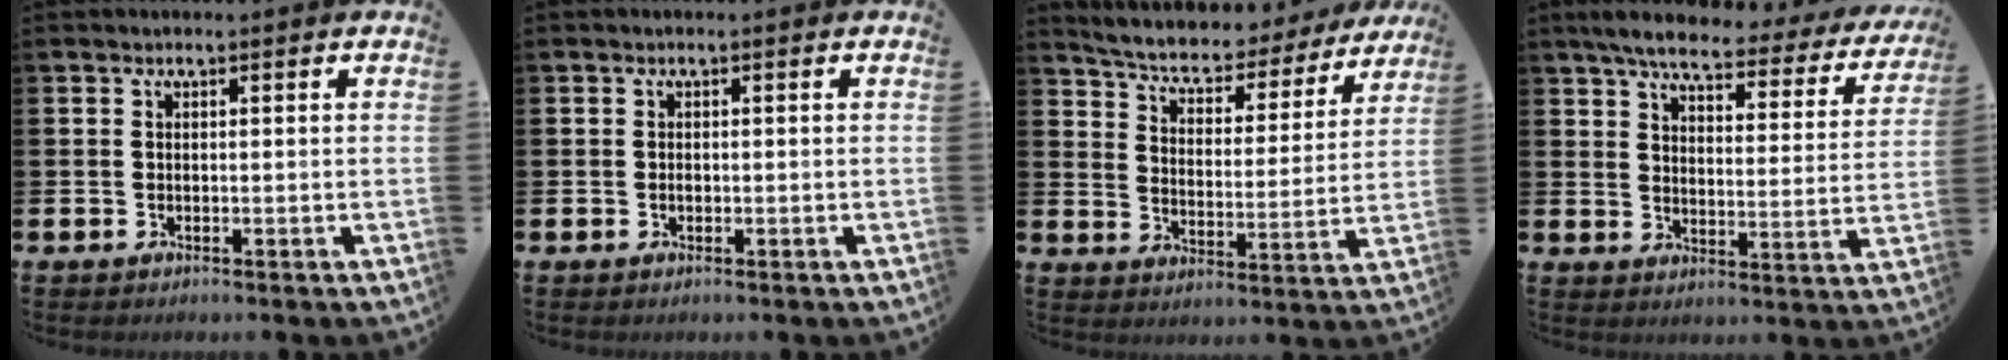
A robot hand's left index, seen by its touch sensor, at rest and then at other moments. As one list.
[{"total": 0.6, "force": [-0.2, 0.4, 0.4], "torque": [-0.005, 0.002, -0.005]}, {"total": 5.5, "force": [5.0, 1.7, 1.3], "torque": [-0.056, -0.040, 0.080]}, {"total": 5.9, "force": [5.1, 1.1, 2.7], "torque": [-0.070, -0.032, 0.080]}]